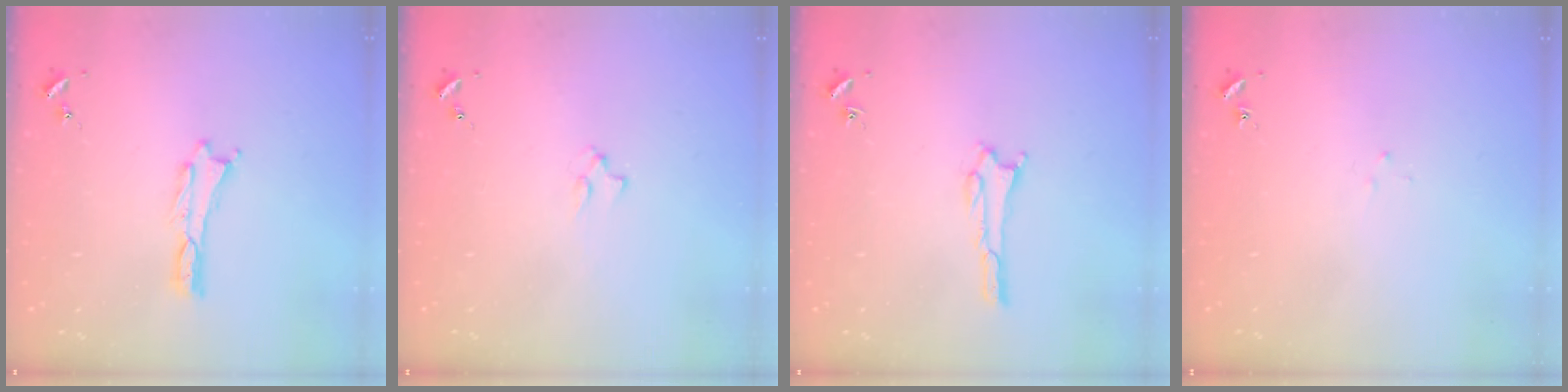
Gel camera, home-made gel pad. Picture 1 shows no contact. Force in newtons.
{"total": 1.3, "press": 1.3, "slide": 0.3}
{"total": 1.6, "press": 1.6, "slide": 0.1}
{"total": 1.8, "press": 1.8, "slide": 0.1}